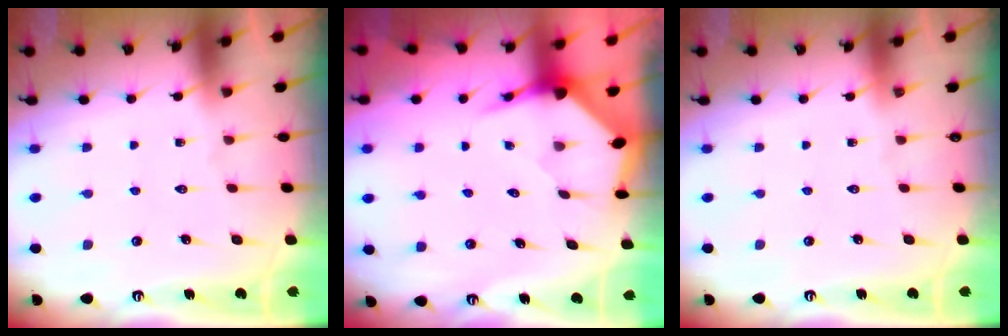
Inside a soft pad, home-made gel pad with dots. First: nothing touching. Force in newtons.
{"total": 3.7, "press": 3.6, "slide": 0.4}
{"total": 0.0}